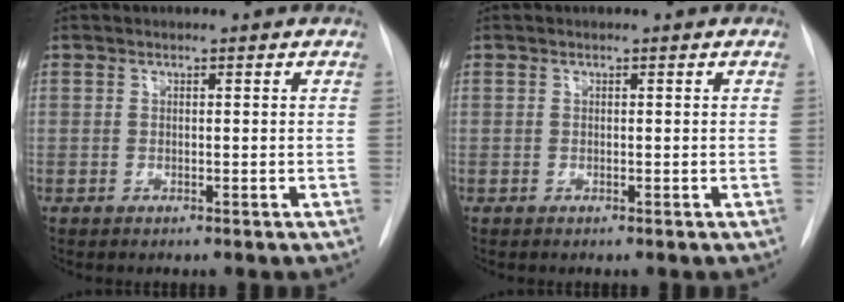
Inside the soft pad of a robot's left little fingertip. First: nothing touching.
{"total": 0.0}